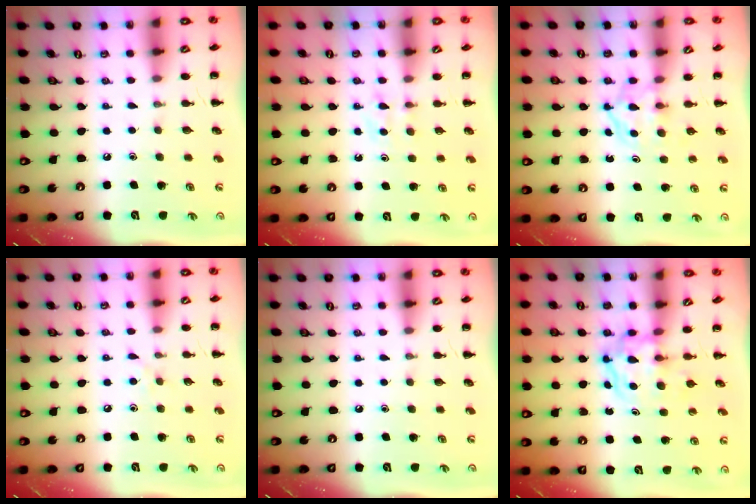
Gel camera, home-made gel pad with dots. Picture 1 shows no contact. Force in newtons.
{"total": 3.7, "press": 3.6, "slide": 1.2}
{"total": 4.5, "press": 4.5, "slide": 0.7}
{"total": 3.5, "press": 3.2, "slide": 1.5}
{"total": 0.0}
{"total": 3.9, "press": 3.8, "slide": 0.5}